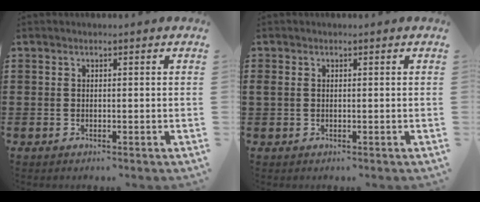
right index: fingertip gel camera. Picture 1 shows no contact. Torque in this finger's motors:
{"motor_torque": [0.55, 0.65, 0.02, 0.04]}